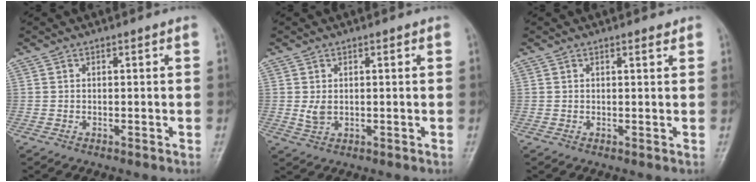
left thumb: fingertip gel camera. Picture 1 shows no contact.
{"total": 2.8, "force": [0.6, 1.8, 2.1], "torque": [-0.032, -0.009, 0.015]}
{"total": 1.0, "force": [0.8, 0.2, 0.6], "torque": [-0.008, -0.005, 0.012]}